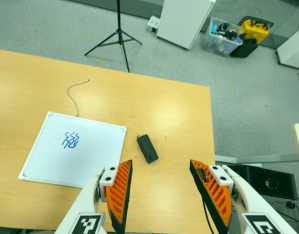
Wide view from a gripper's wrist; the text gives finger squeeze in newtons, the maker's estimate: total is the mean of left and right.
{"total": 0.0}